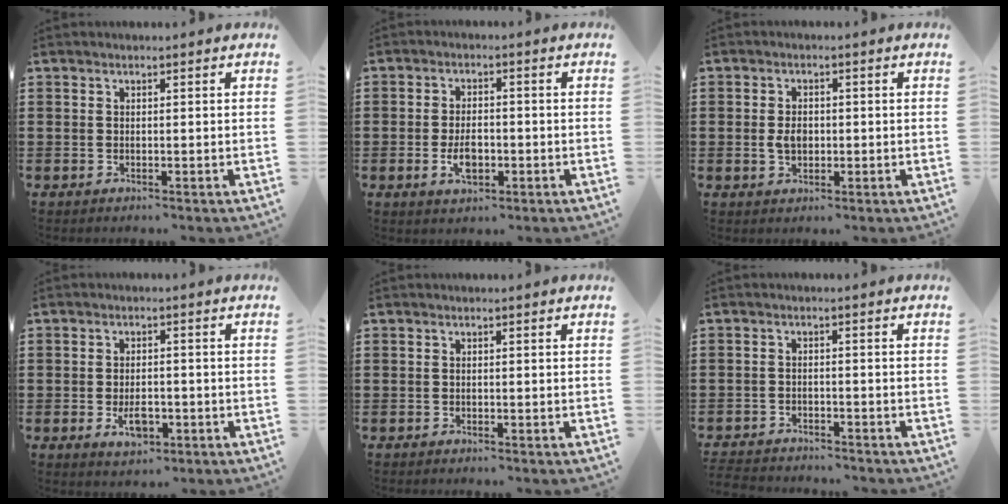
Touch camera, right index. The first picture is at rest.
{"total": 4.4, "force": [-1.2, 2.3, 3.6], "torque": [-0.077, 0.000, -0.024]}
{"total": 2.9, "force": [-0.1, 1.7, 2.3], "torque": [-0.047, 0.001, -0.001]}
{"total": 4.3, "force": [-1.5, 2.1, 3.5], "torque": [-0.057, -0.002, -0.029]}
{"total": 0.0}
{"total": 2.3, "force": [-2.2, 0.2, -0.2], "torque": [-0.004, -0.001, -0.050]}